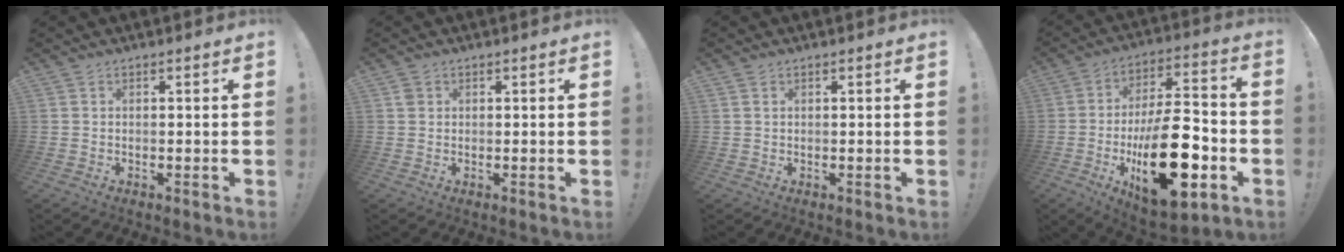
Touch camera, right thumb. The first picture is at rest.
{"total": 1.6, "force": [0.7, 1.3, 0.6], "torque": [-0.003, 0.000, 0.012]}
{"total": 0.9, "force": [0.5, 0.6, 0.4], "torque": [-0.014, 0.004, 0.011]}
{"total": 27.3, "force": [-7.5, 13.1, 22.8], "torque": [-0.376, 0.046, -0.102]}